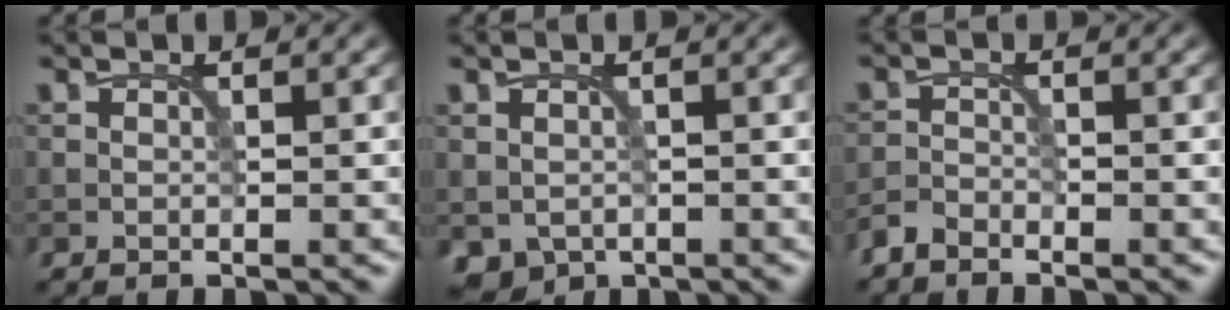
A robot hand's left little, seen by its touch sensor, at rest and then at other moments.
{"total": 1.2, "force": [-0.3, 1.1, 0.6], "torque": [-0.012, -0.008, -0.003]}
{"total": 1.5, "force": [-1.4, 0.4, 0.2], "torque": [-0.005, 0.002, -0.035]}